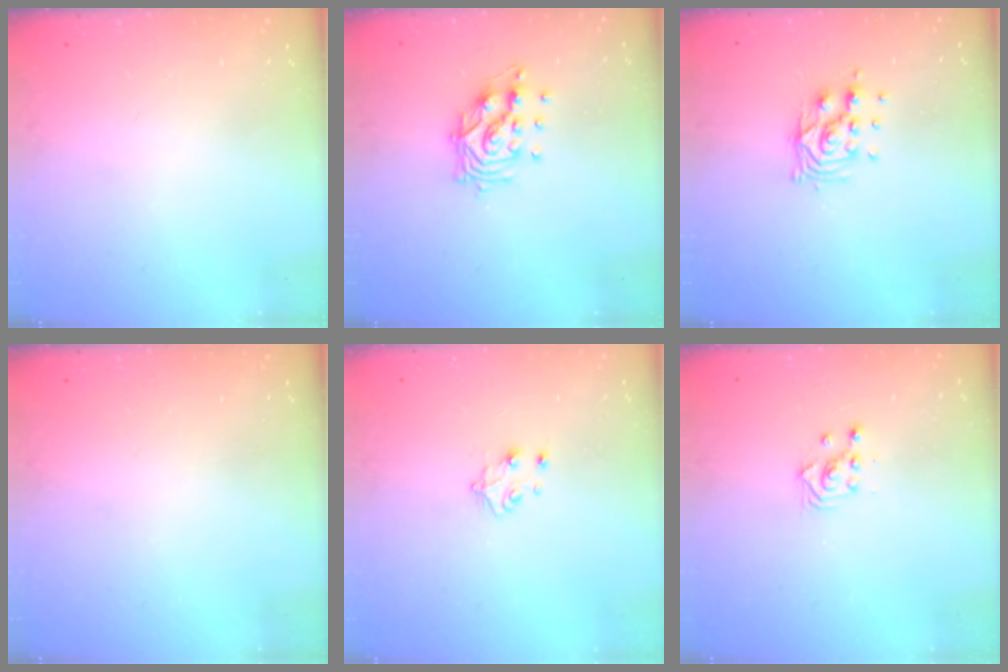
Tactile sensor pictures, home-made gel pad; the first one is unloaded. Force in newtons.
{"total": 10.8, "press": 10.8, "slide": 0.7}
{"total": 9.3, "press": 9.3, "slide": 0.6}
{"total": 0.0}
{"total": 5.3, "press": 5.2, "slide": 0.8}
{"total": 2.3, "press": 2.3, "slide": 0.3}